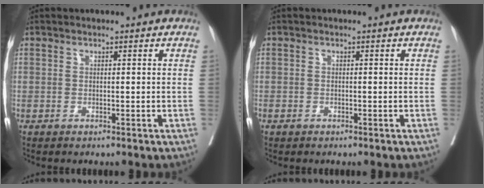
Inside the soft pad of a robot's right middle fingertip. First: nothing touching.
{"total": 0.7, "force": [-0.4, 0.5, 0.2], "torque": [-0.004, 0.002, -0.007]}